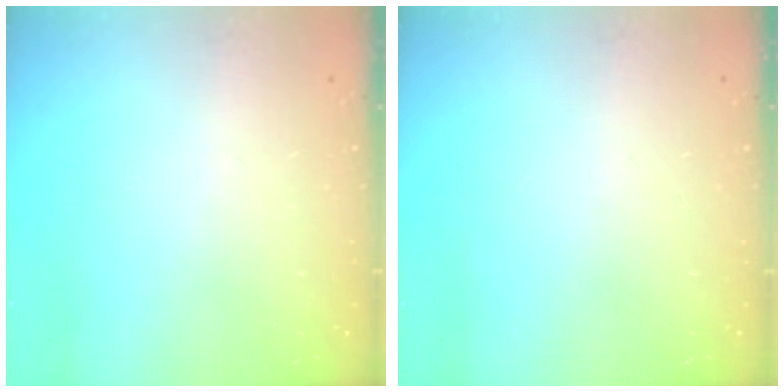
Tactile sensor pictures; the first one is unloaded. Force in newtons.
{"total": 0.0}